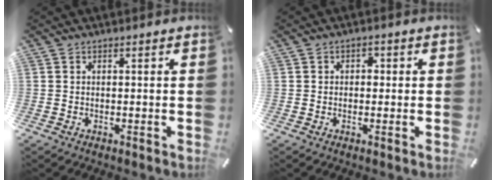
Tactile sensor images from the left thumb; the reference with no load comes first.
{"total": 1.7, "force": [-0.2, 1.4, 0.9], "torque": [-0.011, 0.004, -0.010]}